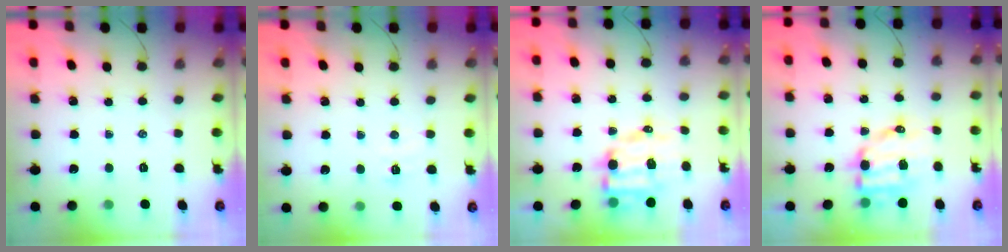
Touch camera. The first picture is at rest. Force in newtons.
{"total": 3.5, "press": 3.4, "slide": 1.1}
{"total": 9.4, "press": 9.2, "slide": 1.9}
{"total": 10.1, "press": 9.9, "slide": 2.2}